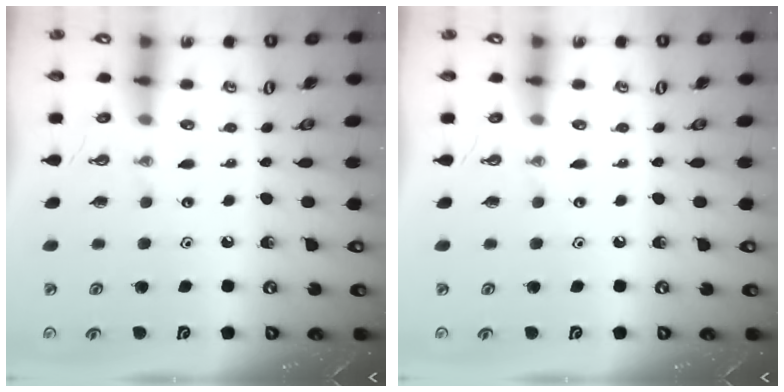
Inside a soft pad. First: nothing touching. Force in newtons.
{"total": 0.0}